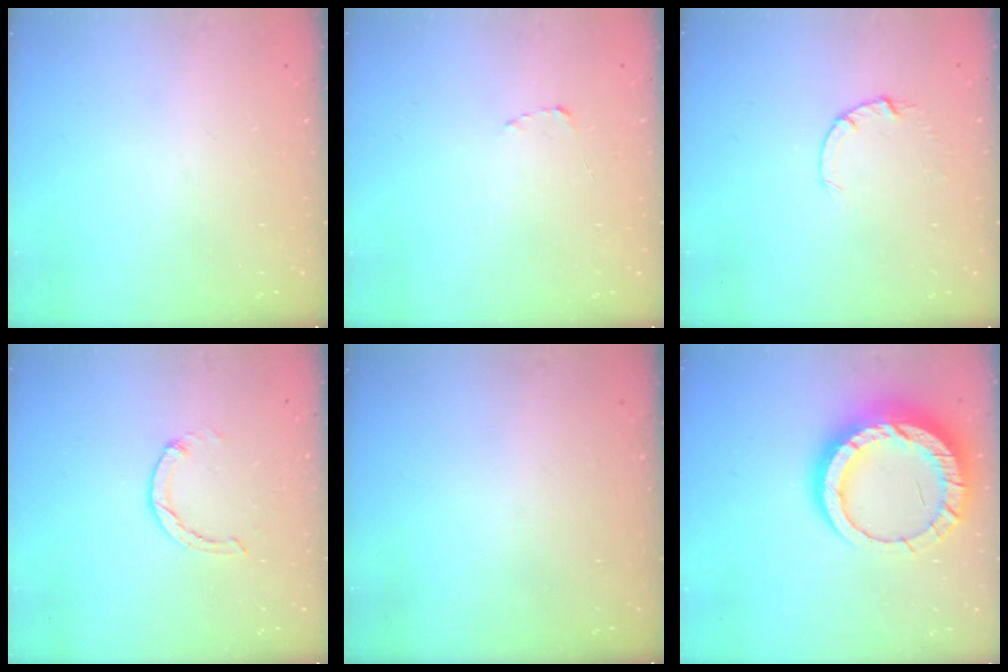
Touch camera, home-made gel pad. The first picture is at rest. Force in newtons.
{"total": 1.8, "press": 1.7, "slide": 0.3}
{"total": 2.6, "press": 2.6, "slide": 0.4}
{"total": 1.0, "press": 0.9, "slide": 0.3}
{"total": 0.0}
{"total": 18.7, "press": 18.6, "slide": 1.5}